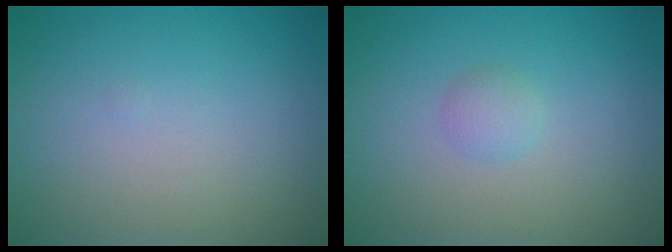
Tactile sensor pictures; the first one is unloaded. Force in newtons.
{"total": 1.2, "press": 1.2, "slide": 0.1}